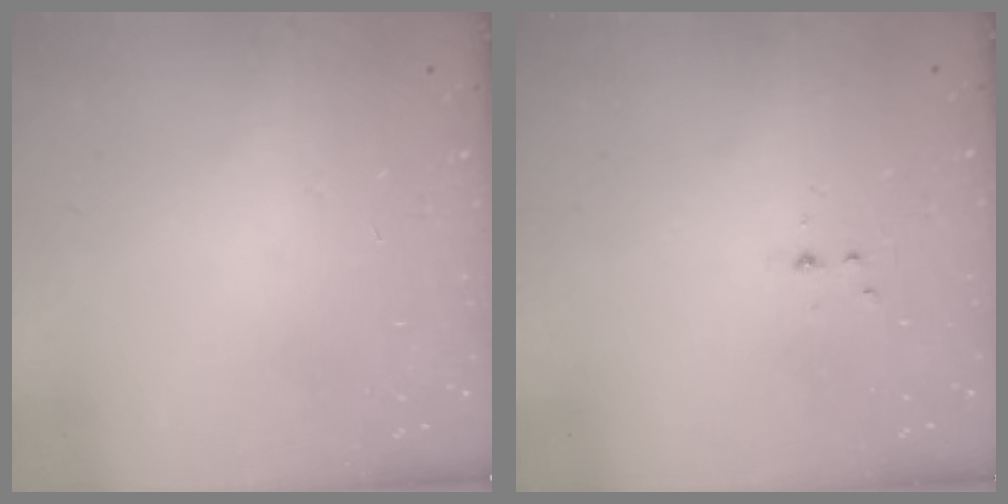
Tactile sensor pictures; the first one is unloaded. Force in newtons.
{"total": 2.8, "press": 2.4, "slide": 1.5}